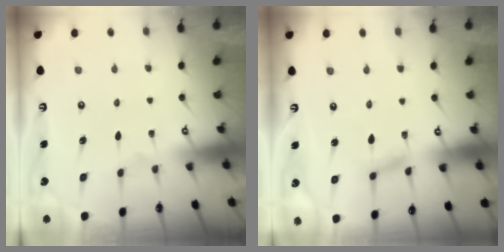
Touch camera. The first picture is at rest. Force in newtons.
{"total": 2.4, "press": 2.4, "slide": 0.2}